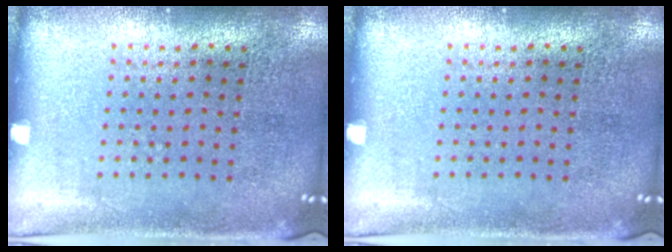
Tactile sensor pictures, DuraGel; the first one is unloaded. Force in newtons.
{"total": 0.0}